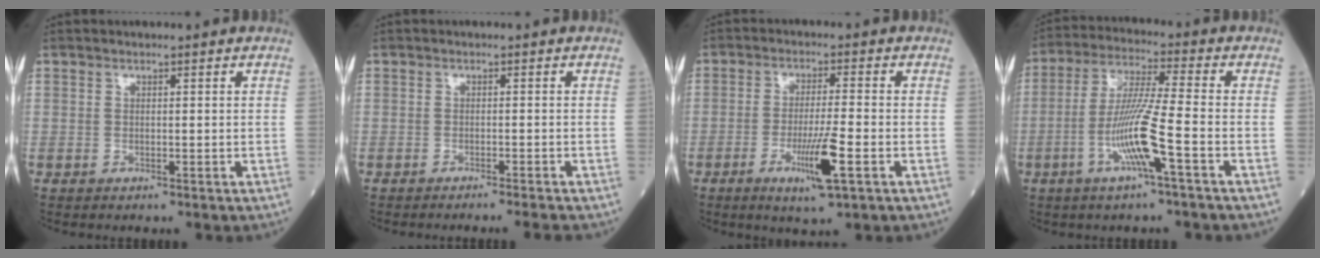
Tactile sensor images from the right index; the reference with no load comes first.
{"total": 3.9, "force": [-3.7, -0.7, 1.2], "torque": [-0.007, -0.008, -0.048]}
{"total": 7.4, "force": [-2.9, 0.0, 6.8], "torque": [-0.124, -0.015, -0.051]}
{"total": 10.2, "force": [-3.6, -0.4, 9.5], "torque": [-0.188, -0.004, -0.073]}